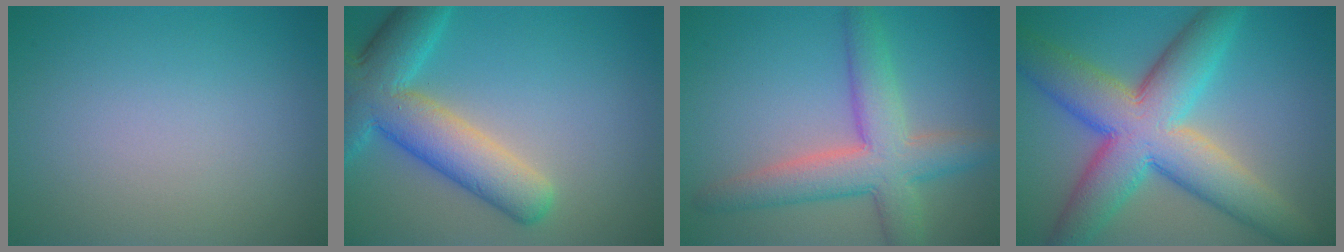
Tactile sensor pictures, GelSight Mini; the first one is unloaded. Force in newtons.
{"total": 8.2, "press": 8.2, "slide": 0.4}
{"total": 6.5, "press": 6.5, "slide": 0.3}
{"total": 11.1, "press": 11.1, "slide": 0.4}